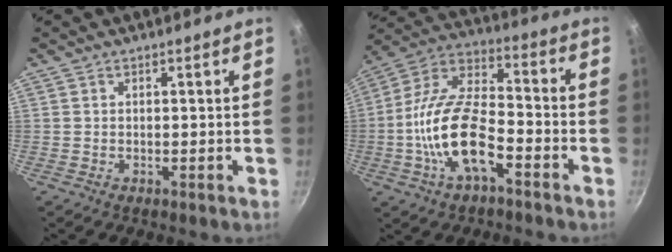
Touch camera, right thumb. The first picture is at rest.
{"total": 17.1, "force": [-5.9, 7.8, 14.1], "torque": [-0.257, 0.044, -0.126]}